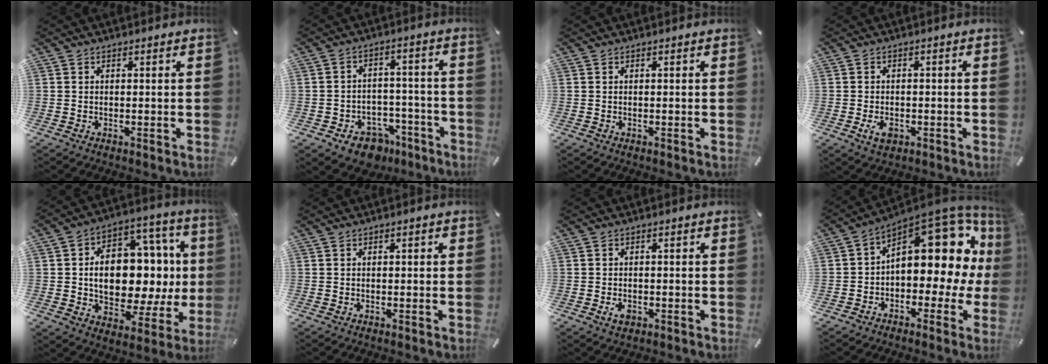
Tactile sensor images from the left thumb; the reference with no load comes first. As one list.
[{"total": 8.4, "force": [-5.7, 5.8, 2.3], "torque": [-0.024, 0.050, -0.091]}, {"total": 0.0}, {"total": 3.6, "force": [-1.4, 2.3, 2.3], "torque": [-0.061, -0.001, -0.029]}, {"total": 18.7, "force": [0.3, 12.5, 13.8], "torque": [-0.218, -0.018, 0.009]}, {"total": 0.5, "force": [-0.1, 0.3, 0.4], "torque": [-0.007, 0.000, -0.003]}, {"total": 2.6, "force": [-1.0, 1.7, 1.7], "torque": [-0.037, 0.002, -0.020]}, {"total": 16.2, "force": [6.3, 8.7, 12.0], "torque": [-0.151, -0.064, 0.104]}]